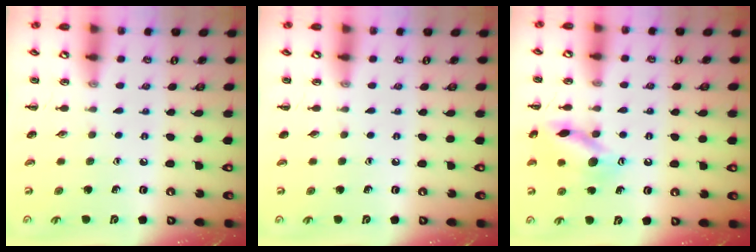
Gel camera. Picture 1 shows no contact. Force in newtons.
{"total": 0.0}
{"total": 13.5, "press": 13.5, "slide": 1.3}